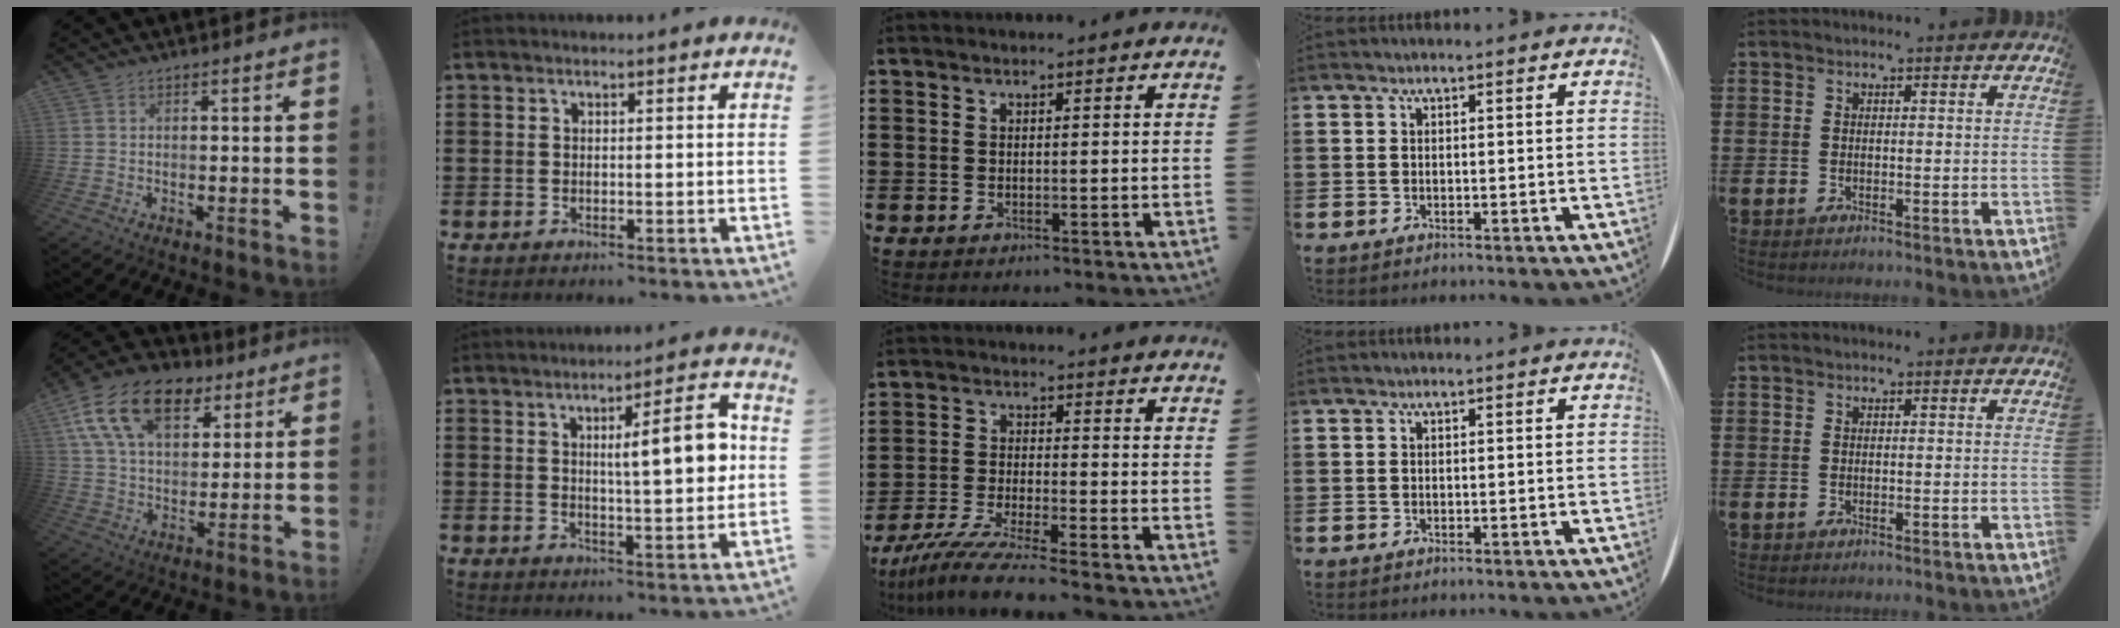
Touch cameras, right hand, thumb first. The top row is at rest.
{"thumb": {"total": 19.8, "force": [9.8, 12.2, 12.1], "torque": [-0.197, -0.040, 0.177]}, "index": {"total": 8.8, "force": [1.8, 1.9, 8.4], "torque": [-0.125, -0.011, 0.020]}, "middle": {"total": 7.1, "force": [-6.3, -0.2, 3.3], "torque": [-0.073, -0.013, -0.121]}}